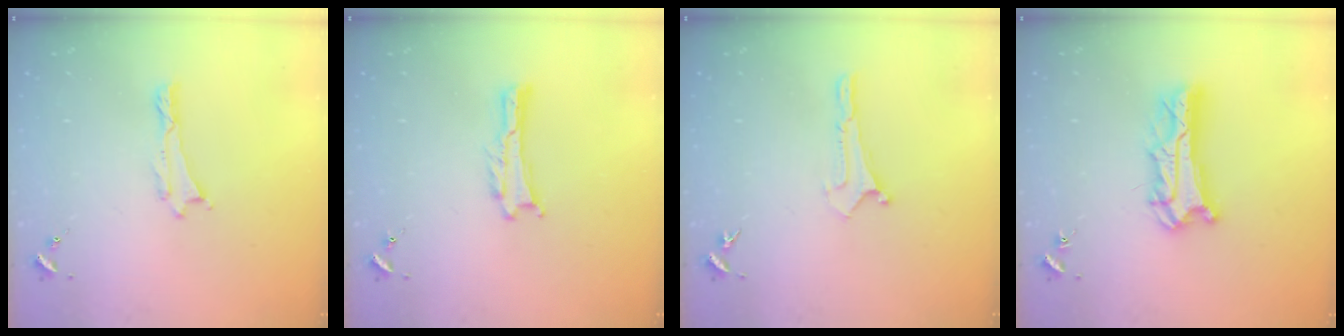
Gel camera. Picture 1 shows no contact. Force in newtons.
{"total": 0.0}
{"total": 0.0}
{"total": 8.4, "press": 8.3, "slide": 0.8}